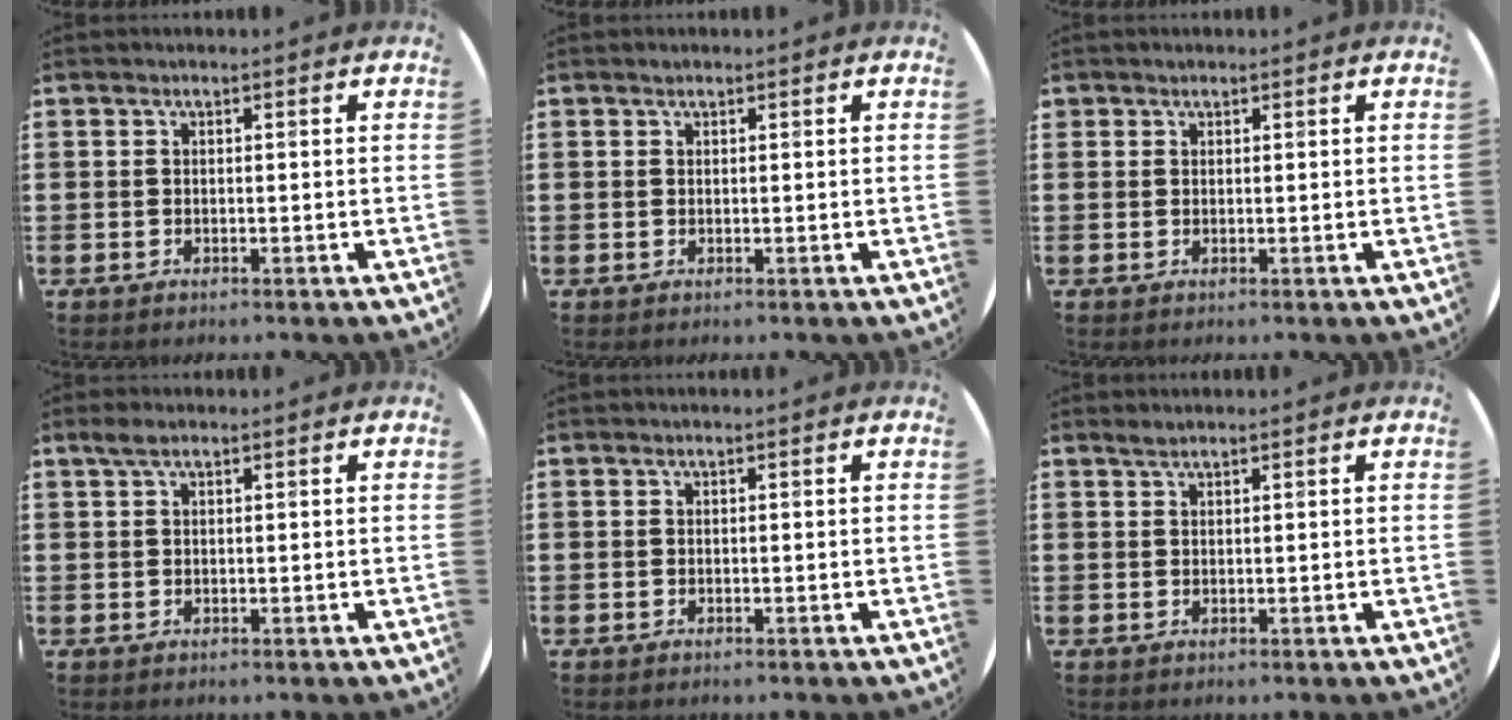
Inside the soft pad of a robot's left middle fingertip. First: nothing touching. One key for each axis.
{"total": 0.0}
{"total": 0.6, "fx": 0.4, "fy": 0.3, "fz": -0.1, "tx": 0.003, "ty": 0.004, "tz": 0.008}
{"total": 1.4, "fx": 1.0, "fy": 0.5, "fz": 0.9, "tx": -0.018, "ty": 0.004, "tz": 0.017}
{"total": 0.0}
{"total": 0.9, "fx": 0.9, "fy": 0.0, "fz": 0.2, "tx": -0.004, "ty": 0.002, "tz": 0.016}